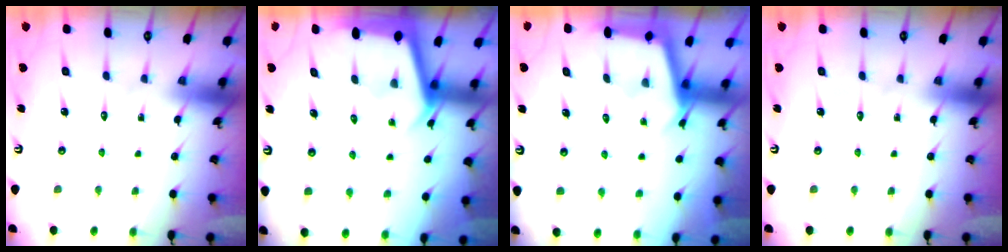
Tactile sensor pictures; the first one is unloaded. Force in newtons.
{"total": 2.9, "press": 2.9, "slide": 0.3}
{"total": 3.0, "press": 3.0, "slide": 0.4}
{"total": 0.0}